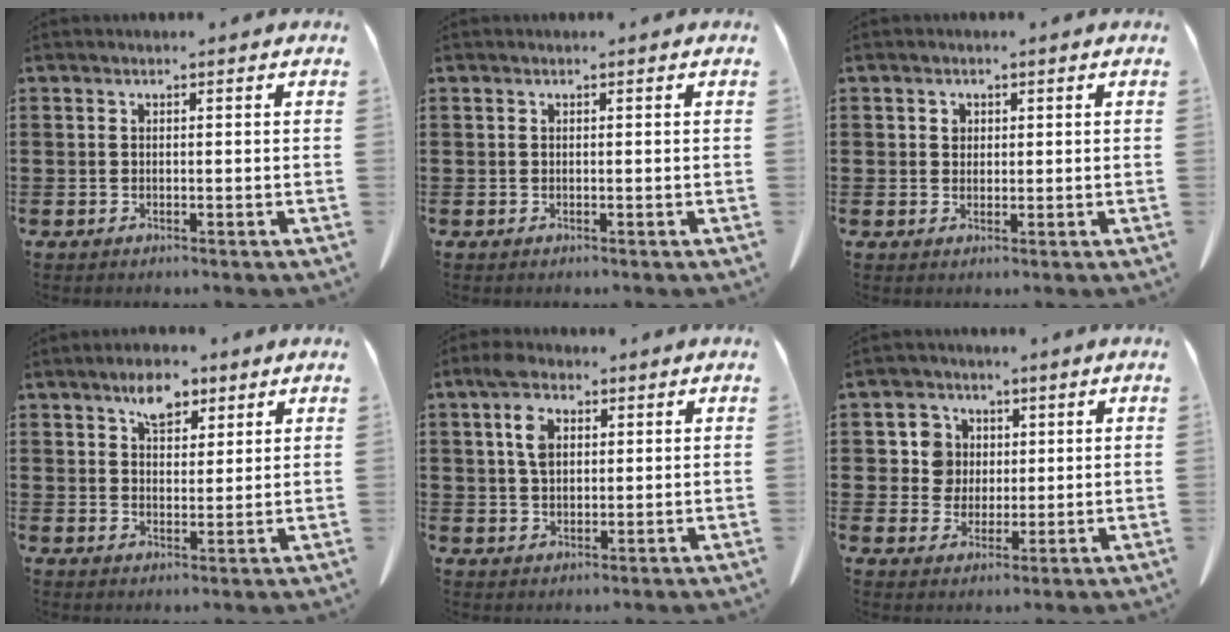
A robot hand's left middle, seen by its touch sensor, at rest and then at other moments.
{"total": 0.0}
{"total": 1.6, "force": [0.8, 1.3, 0.4], "torque": [-0.003, 0.003, 0.013]}
{"total": 6.0, "force": [4.1, 3.1, 3.0], "torque": [-0.048, -0.003, 0.070]}
{"total": 5.5, "force": [2.2, 3.4, 3.7], "torque": [-0.078, 0.011, 0.037]}
{"total": 5.9, "force": [1.7, 5.5, 1.2], "torque": [-0.043, 0.016, 0.029]}